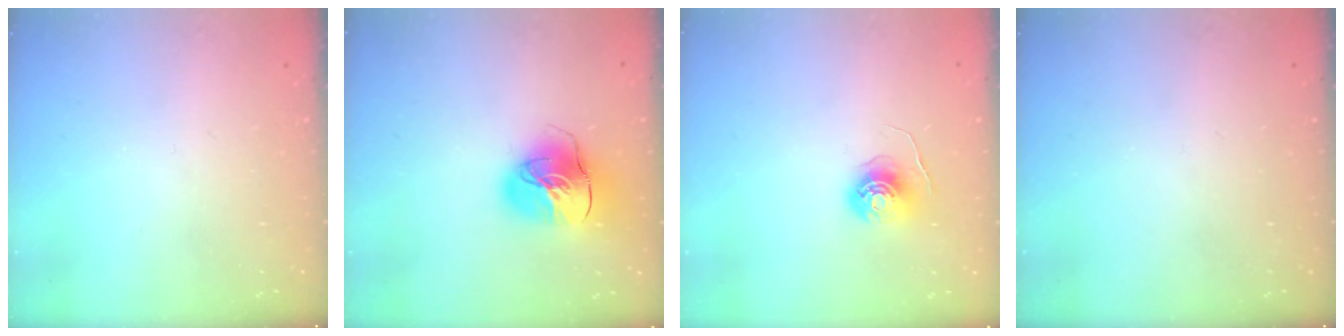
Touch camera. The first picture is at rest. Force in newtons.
{"total": 14.5, "press": 14.4, "slide": 2.0}
{"total": 6.4, "press": 6.4, "slide": 0.3}
{"total": 0.0}